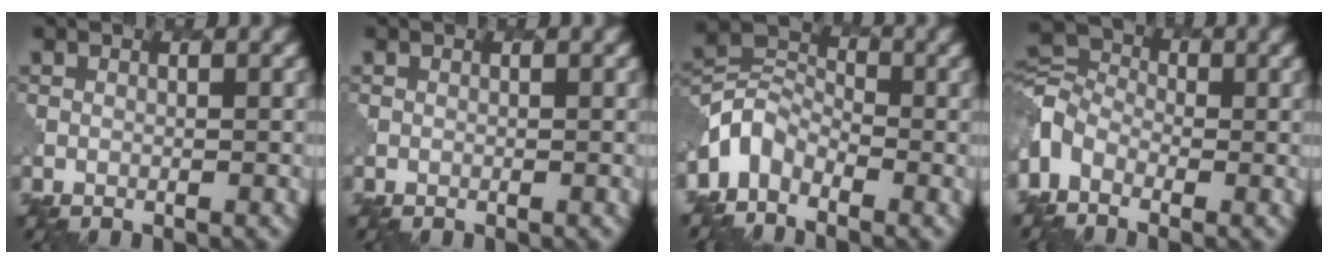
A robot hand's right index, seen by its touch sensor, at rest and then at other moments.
{"total": 0.0}
{"total": 3.7, "force": [-2.5, 2.3, 1.4], "torque": [-0.026, 0.005, -0.065]}
{"total": 4.6, "force": [-1.8, 3.2, 2.8], "torque": [-0.062, 0.006, -0.058]}